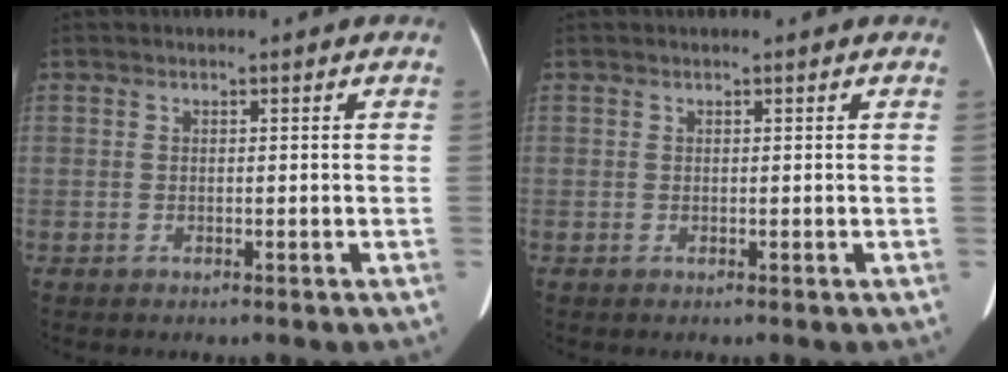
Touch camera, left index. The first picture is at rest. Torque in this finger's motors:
{"motor_torque": [-0.41, 0.03, -0.44, -0.07]}